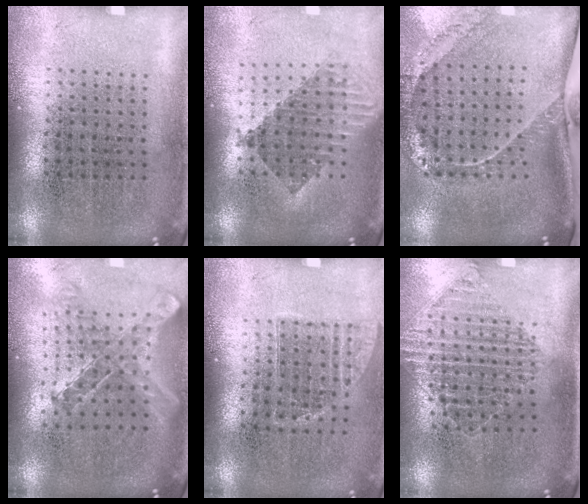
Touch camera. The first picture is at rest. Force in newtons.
{"total": 1.6, "press": 1.4, "slide": 0.9}
{"total": 2.5, "press": 1.7, "slide": 1.8}
{"total": 0.9, "press": 0.9, "slide": 0.1}
{"total": 0.9, "press": 0.8, "slide": 0.3}
{"total": 1.3, "press": 1.2, "slide": 0.5}